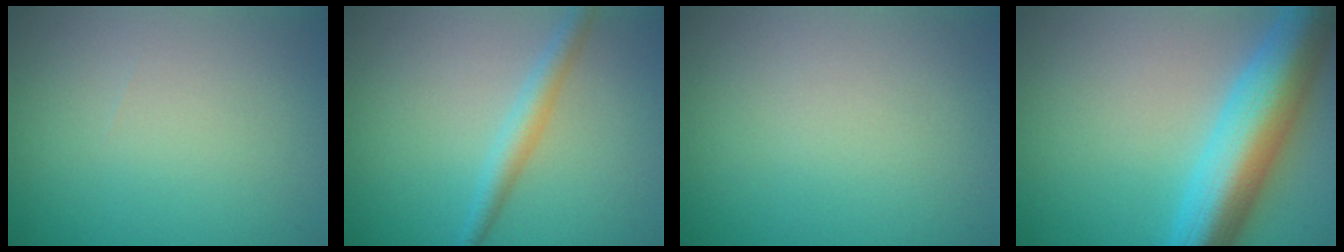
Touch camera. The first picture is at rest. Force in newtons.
{"total": 2.4, "press": 2.4, "slide": 0.1}
{"total": 0.0}
{"total": 9.8, "press": 9.8, "slide": 0.4}